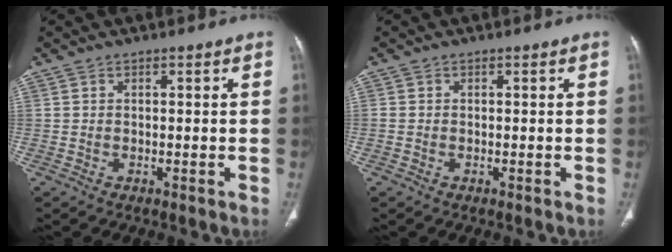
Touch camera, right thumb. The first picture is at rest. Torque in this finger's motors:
{"motor_torque": [-0.01, -0.01, 0.04, 0.51, -0.06]}